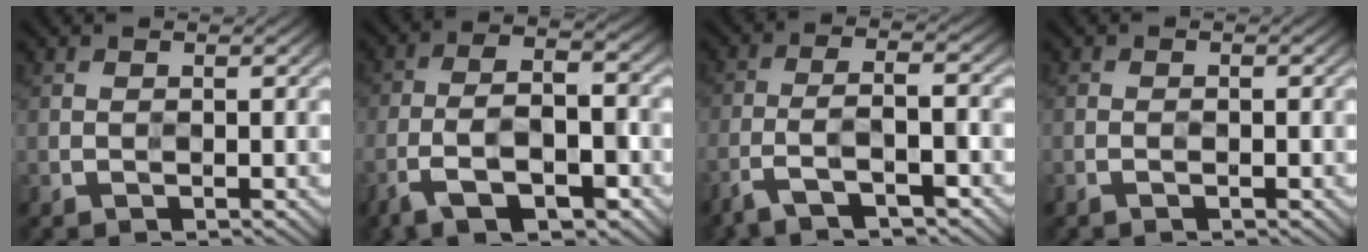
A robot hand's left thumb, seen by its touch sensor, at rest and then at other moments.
{"total": 10.1, "force": [-5.2, 4.0, 7.7], "torque": [-0.150, -0.007, -0.101]}
{"total": 6.9, "force": [-4.5, 1.8, 4.9], "torque": [-0.097, 0.000, -0.089]}
{"total": 0.8, "force": [-0.5, 0.1, 0.7], "torque": [-0.013, 0.002, -0.009]}